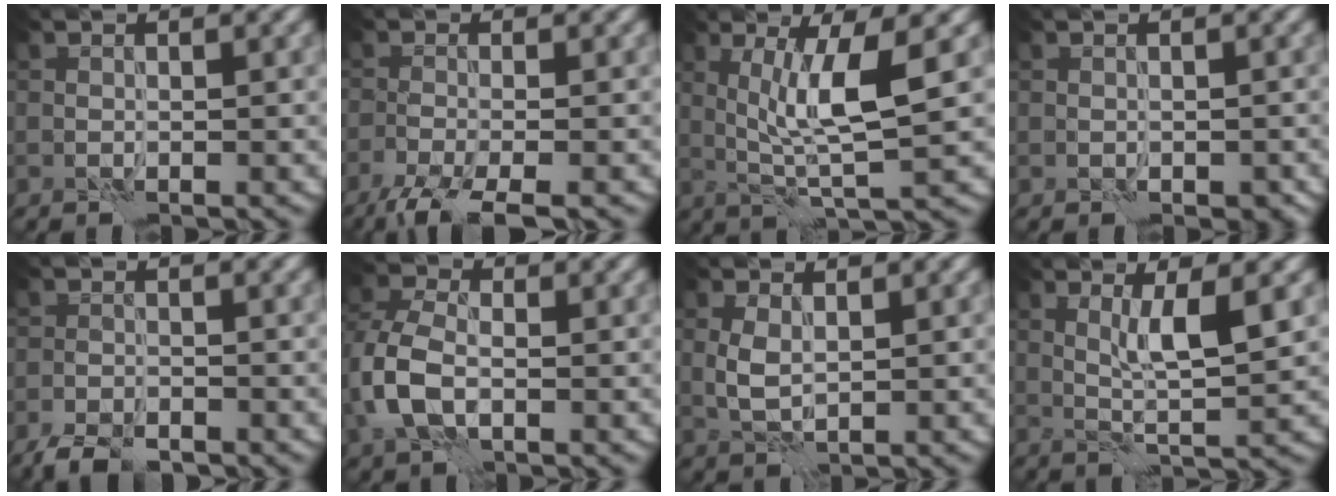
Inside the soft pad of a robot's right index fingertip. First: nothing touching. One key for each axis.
{"total": 5.3, "fx": -3.9, "fy": 1.1, "fz": 3.3, "tx": -0.054, "ty": -0.019, "tz": -0.078}
{"total": 5.5, "fx": 1.3, "fy": 0.8, "fz": 5.3, "tx": -0.106, "ty": -0.004, "tz": 0.026}
{"total": 1.0, "fx": -0.5, "fy": 0.8, "fz": 0.5, "tx": -0.012, "ty": -0.002, "tz": -0.006}
{"total": 3.6, "fx": -2.9, "fy": 1.4, "fz": 1.5, "tx": -0.023, "ty": -0.008, "tz": -0.058}
{"total": 5.5, "fx": -1.0, "fy": 3.7, "fz": 4.0, "tx": -0.104, "ty": 0.001, "tz": -0.032}
{"total": 2.0, "fx": 0.6, "fy": 1.1, "fz": 1.5, "tx": -0.039, "ty": -0.002, "tz": 0.015}
{"total": 4.0, "fx": 1.4, "fy": 0.5, "fz": 3.7, "tx": -0.069, "ty": -0.006, "tz": 0.029}